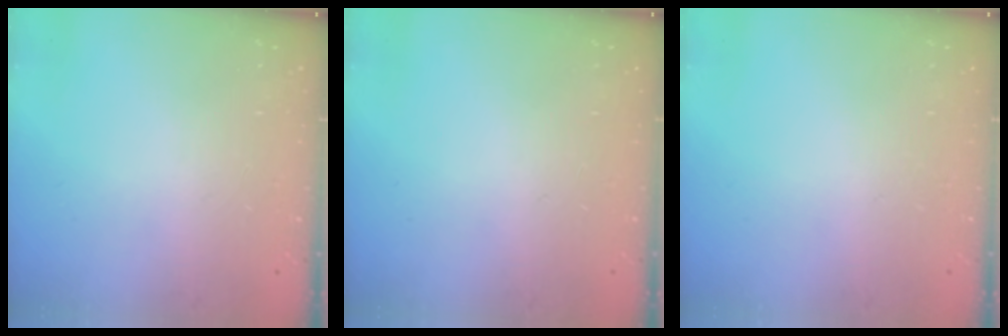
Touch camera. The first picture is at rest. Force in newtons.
{"total": 0.0}
{"total": 0.0}